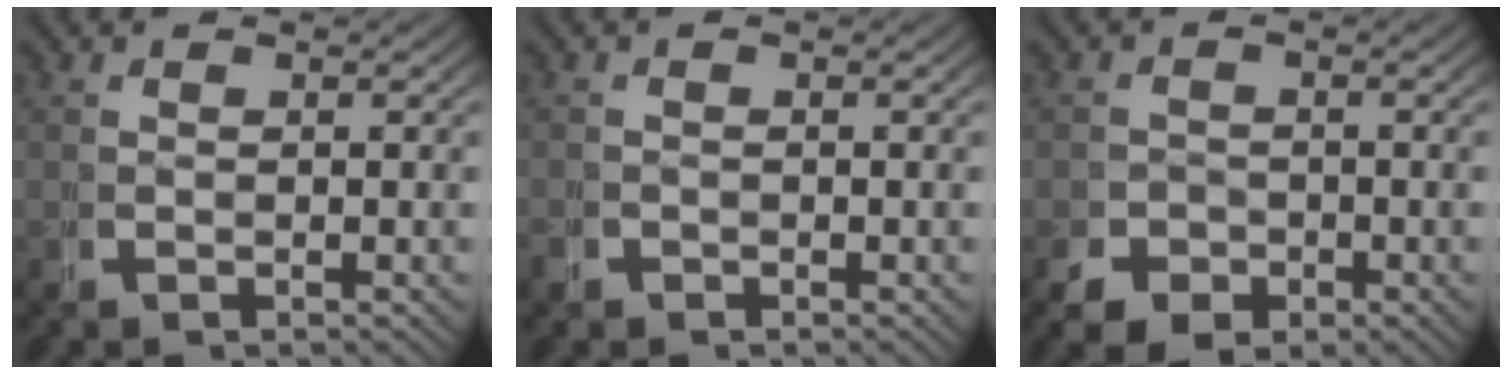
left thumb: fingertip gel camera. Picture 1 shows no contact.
{"total": 0.9, "force": [-0.7, 0.6, 0.0], "torque": [-0.002, -0.007, -0.013]}
{"total": 3.6, "force": [-2.1, 2.5, 1.6], "torque": [-0.016, -0.015, -0.033]}